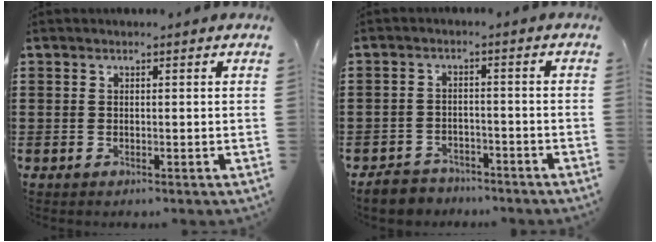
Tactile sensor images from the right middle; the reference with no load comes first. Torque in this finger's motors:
{"motor_torque": [2.14, 0.00, 0.01, 0.03]}